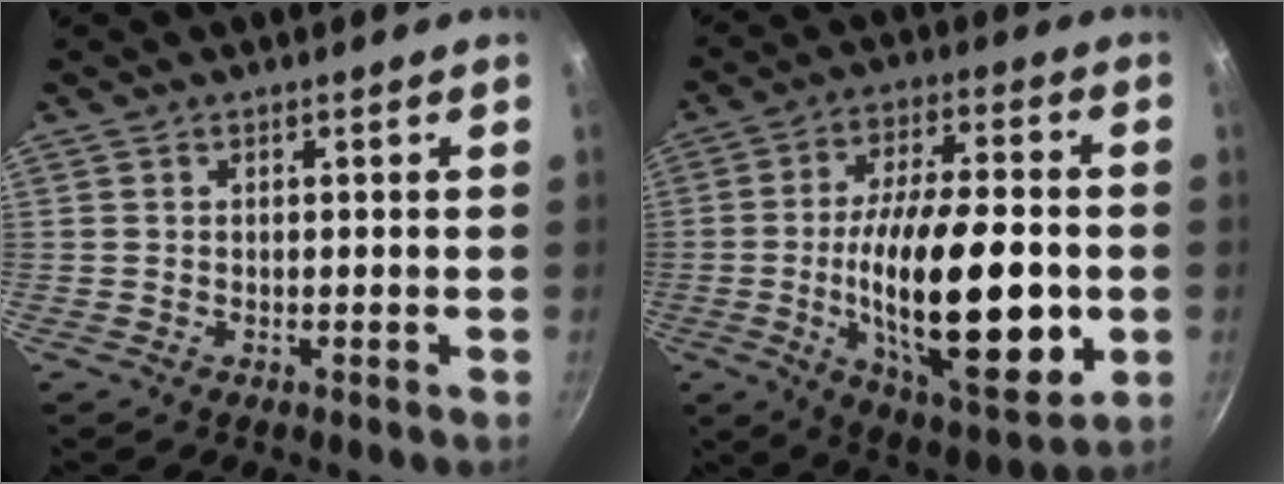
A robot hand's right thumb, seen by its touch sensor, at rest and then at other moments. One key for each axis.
{"total": 24.4, "fx": -3.4, "fy": 8.6, "fz": 22.6, "tx": -0.371, "ty": -0.003, "tz": -0.055}